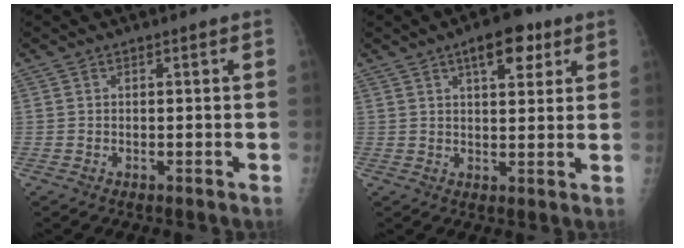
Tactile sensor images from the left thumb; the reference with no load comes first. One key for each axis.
{"total": 7.9, "fx": 4.2, "fy": 3.5, "fz": 5.7, "tx": -0.061, "ty": -0.012, "tz": 0.058}